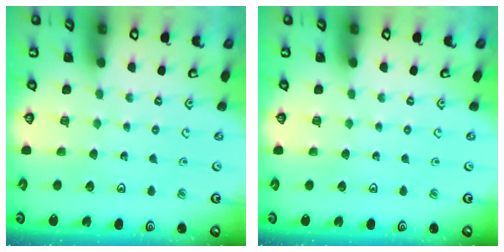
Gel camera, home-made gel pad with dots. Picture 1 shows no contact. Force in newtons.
{"total": 0.0}